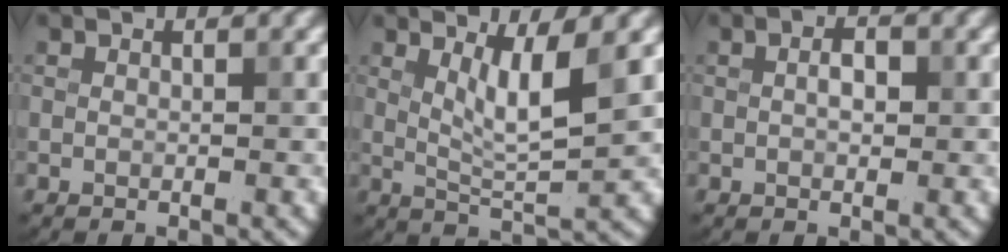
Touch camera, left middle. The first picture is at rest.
{"total": 4.3, "force": [1.5, 0.8, 3.9], "torque": [-0.071, -0.010, 0.032]}
{"total": 1.7, "force": [0.2, 0.9, 1.4], "torque": [-0.023, 0.001, 0.002]}